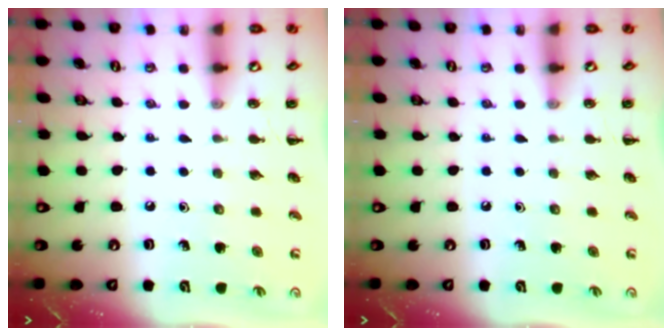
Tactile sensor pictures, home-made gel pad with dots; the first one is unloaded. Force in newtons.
{"total": 0.0}